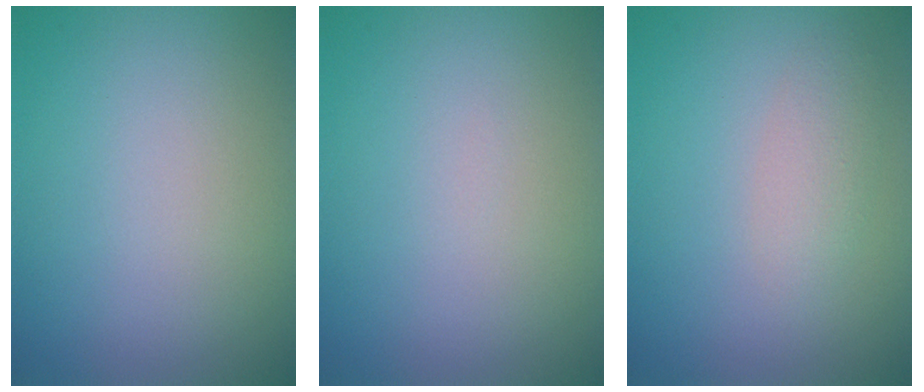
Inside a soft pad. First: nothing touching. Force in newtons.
{"total": 0.0}
{"total": 2.0, "press": 2.0, "slide": 0.0}